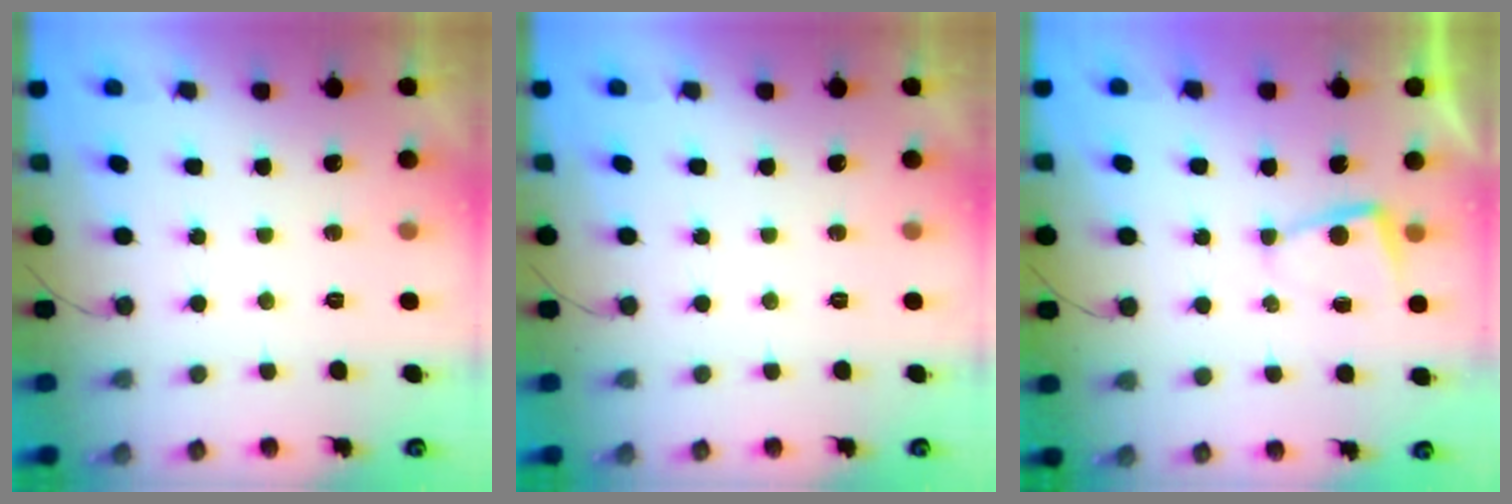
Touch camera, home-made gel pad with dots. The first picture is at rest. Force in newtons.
{"total": 0.0}
{"total": 2.4, "press": 2.3, "slide": 0.4}